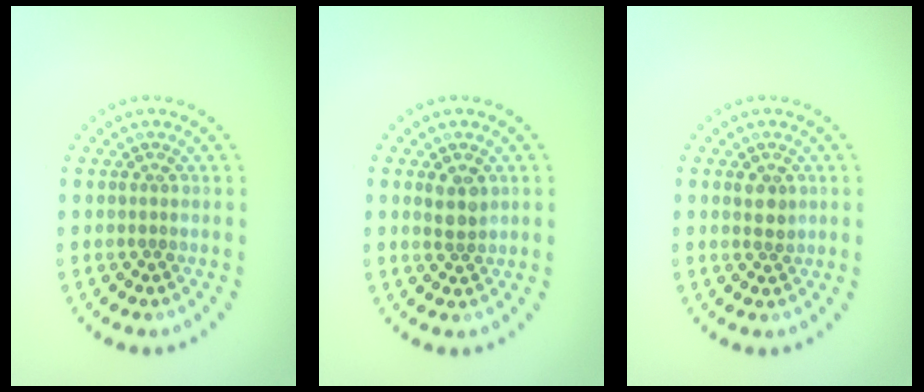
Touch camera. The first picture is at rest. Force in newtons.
{"total": 1.9, "press": 1.8, "slide": 0.7}
{"total": 1.6, "press": 1.5, "slide": 0.5}